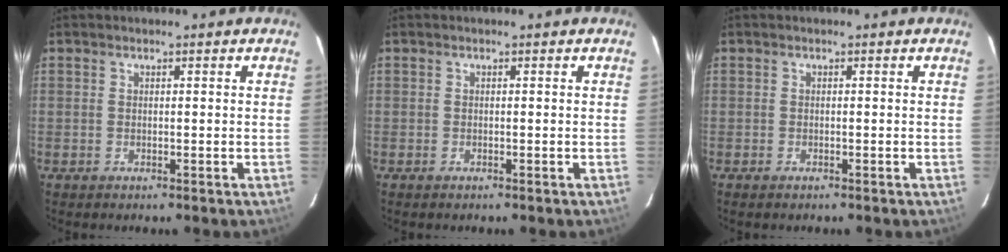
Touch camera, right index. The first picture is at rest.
{"total": 0.0}
{"total": 0.7, "force": [-0.6, 0.2, 0.3], "torque": [-0.008, -0.003, -0.012]}